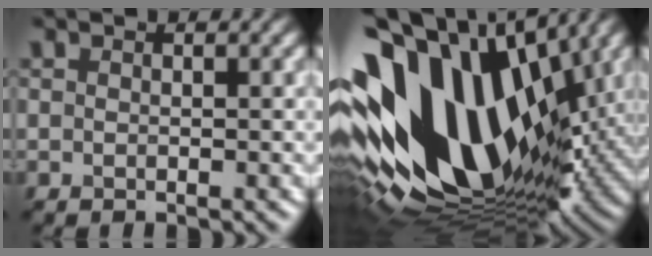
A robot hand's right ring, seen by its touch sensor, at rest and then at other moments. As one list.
[{"total": 18.7, "force": [1.9, 11.7, 14.4], "torque": [-0.294, 0.011, 0.020]}]